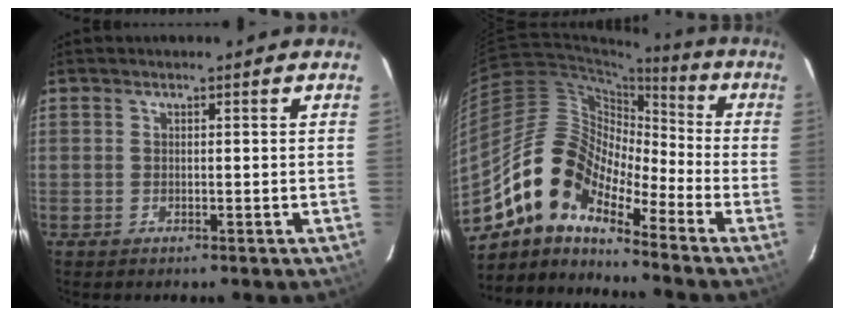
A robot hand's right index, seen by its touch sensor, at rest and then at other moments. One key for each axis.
{"total": 13.6, "fx": -10.0, "fy": 5.4, "fz": 7.4, "tx": -0.118, "ty": 0.012, "tz": -0.206}